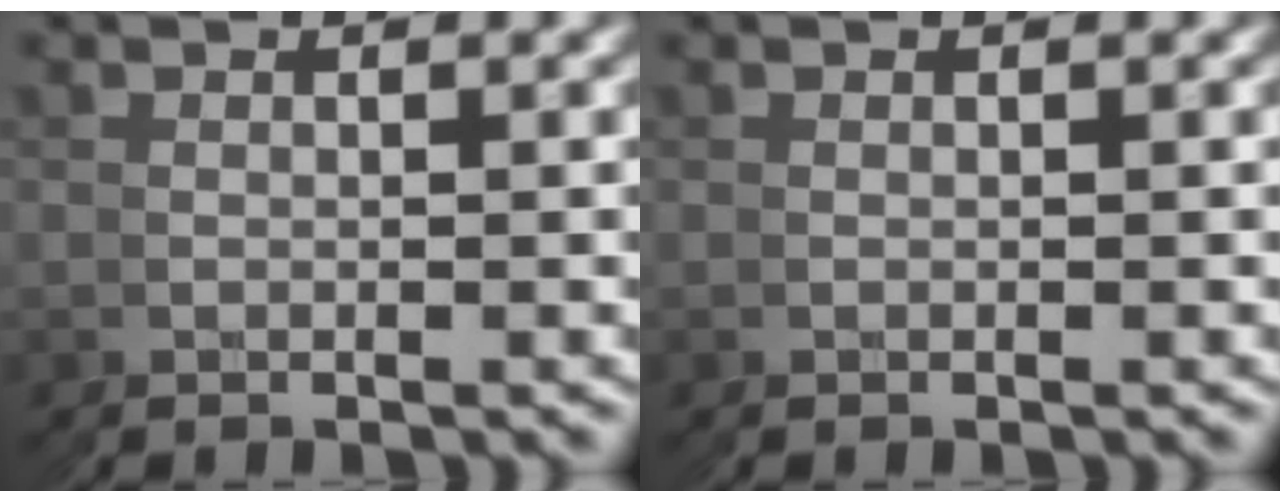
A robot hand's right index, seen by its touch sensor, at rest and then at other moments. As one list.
[{"total": 0.0}]